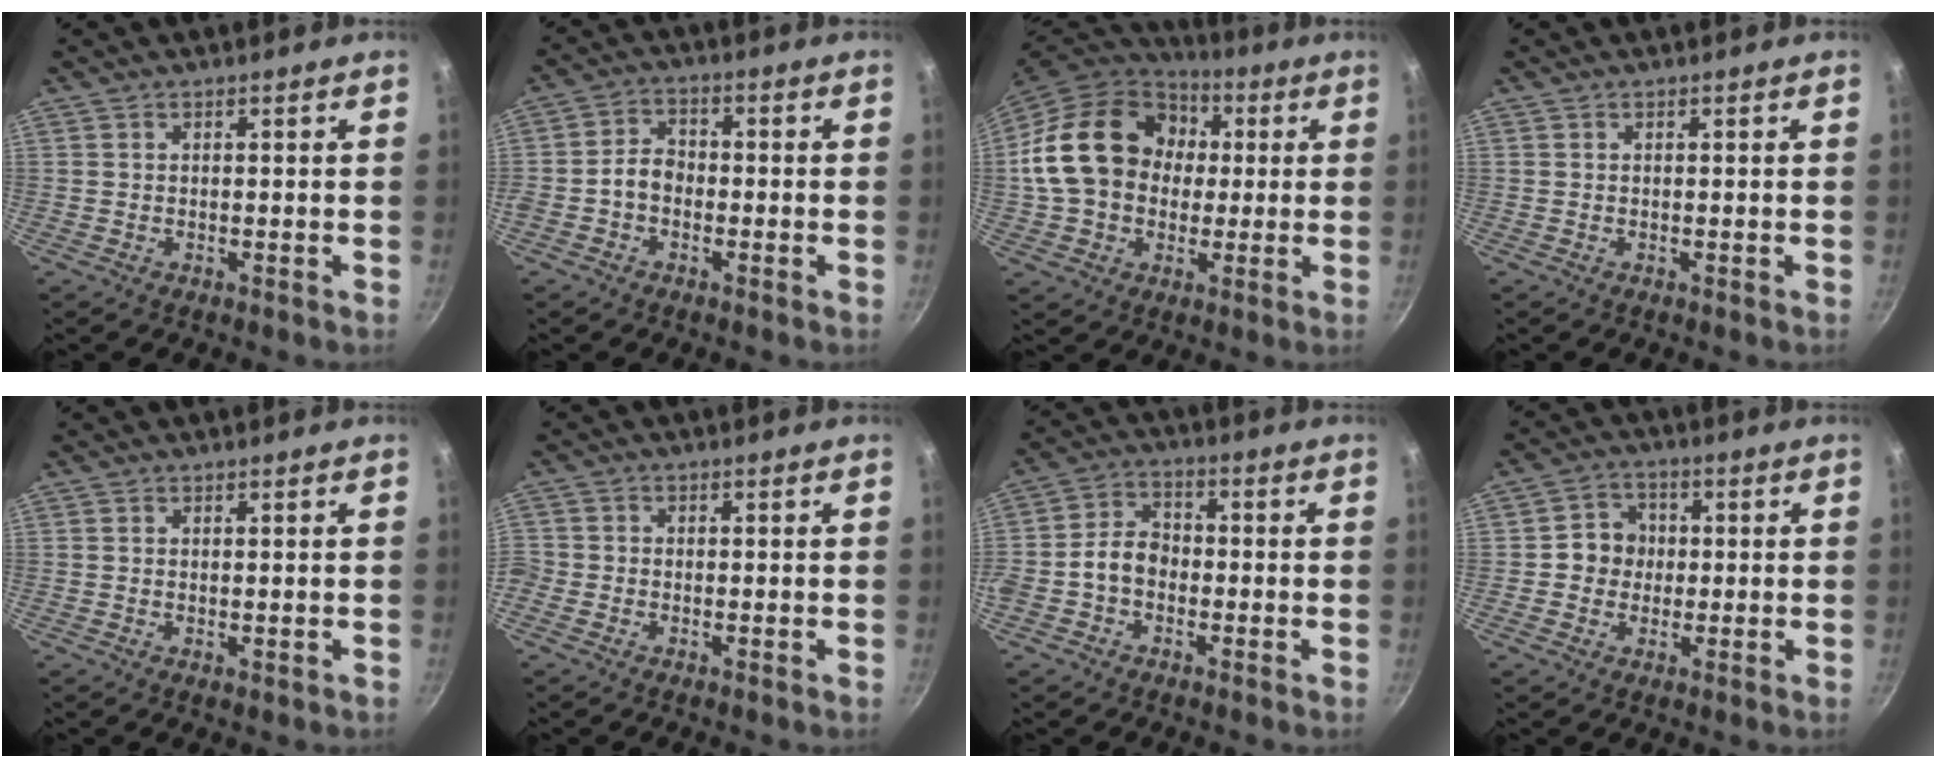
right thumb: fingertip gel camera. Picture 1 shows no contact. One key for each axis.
{"total": 4.7, "fx": -1.4, "fy": 3.6, "fz": 2.7, "tx": -0.029, "ty": 0.023, "tz": -0.035}
{"total": 21.8, "fx": 2.5, "fy": 17.0, "fz": 13.5, "tx": -0.222, "ty": 0.037, "tz": 0.038}
{"total": 0.0}
{"total": 0.6, "fx": 0.2, "fy": 0.2, "fz": 0.5, "tx": -0.006, "ty": -0.004, "tz": 0.001}
{"total": 2.6, "fx": -1.0, "fy": 2.3, "fz": 0.8, "tx": -0.014, "ty": 0.008, "tz": -0.026}
{"total": 6.9, "fx": -1.7, "fy": 5.3, "fz": 4.1, "tx": -0.050, "ty": 0.028, "tz": -0.044}
{"total": 6.0, "fx": 0.0, "fy": 5.5, "fz": 2.2, "tx": 0.000, "ty": 0.010, "tz": -0.011}